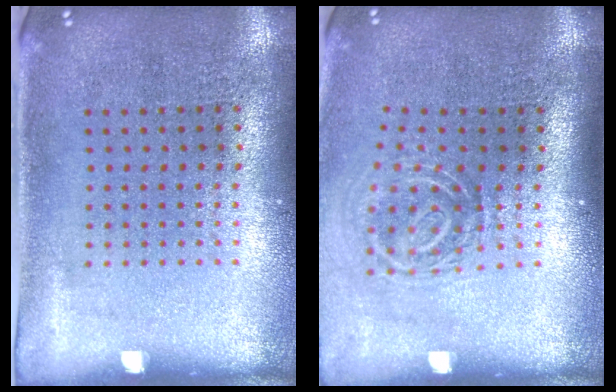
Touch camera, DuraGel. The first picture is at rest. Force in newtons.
{"total": 1.8, "press": 1.2, "slide": 1.4}